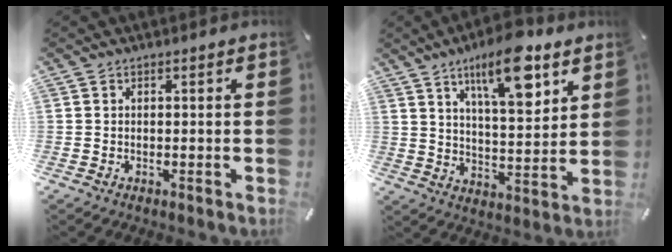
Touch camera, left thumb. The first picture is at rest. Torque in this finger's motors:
{"motor_torque": [1.95, 0.96, 1.93, -0.84, 0.18]}